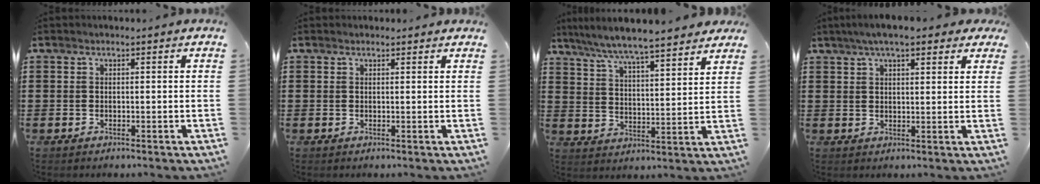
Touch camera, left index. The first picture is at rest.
{"total": 0.7, "force": [0.6, 0.3, 0.2], "torque": [-0.006, 0.001, 0.013]}
{"total": 6.2, "force": [5.8, 0.0, 2.2], "torque": [-0.070, -0.034, 0.099]}
{"total": 5.5, "force": [4.1, 1.3, 3.4], "torque": [-0.078, 0.005, 0.073]}